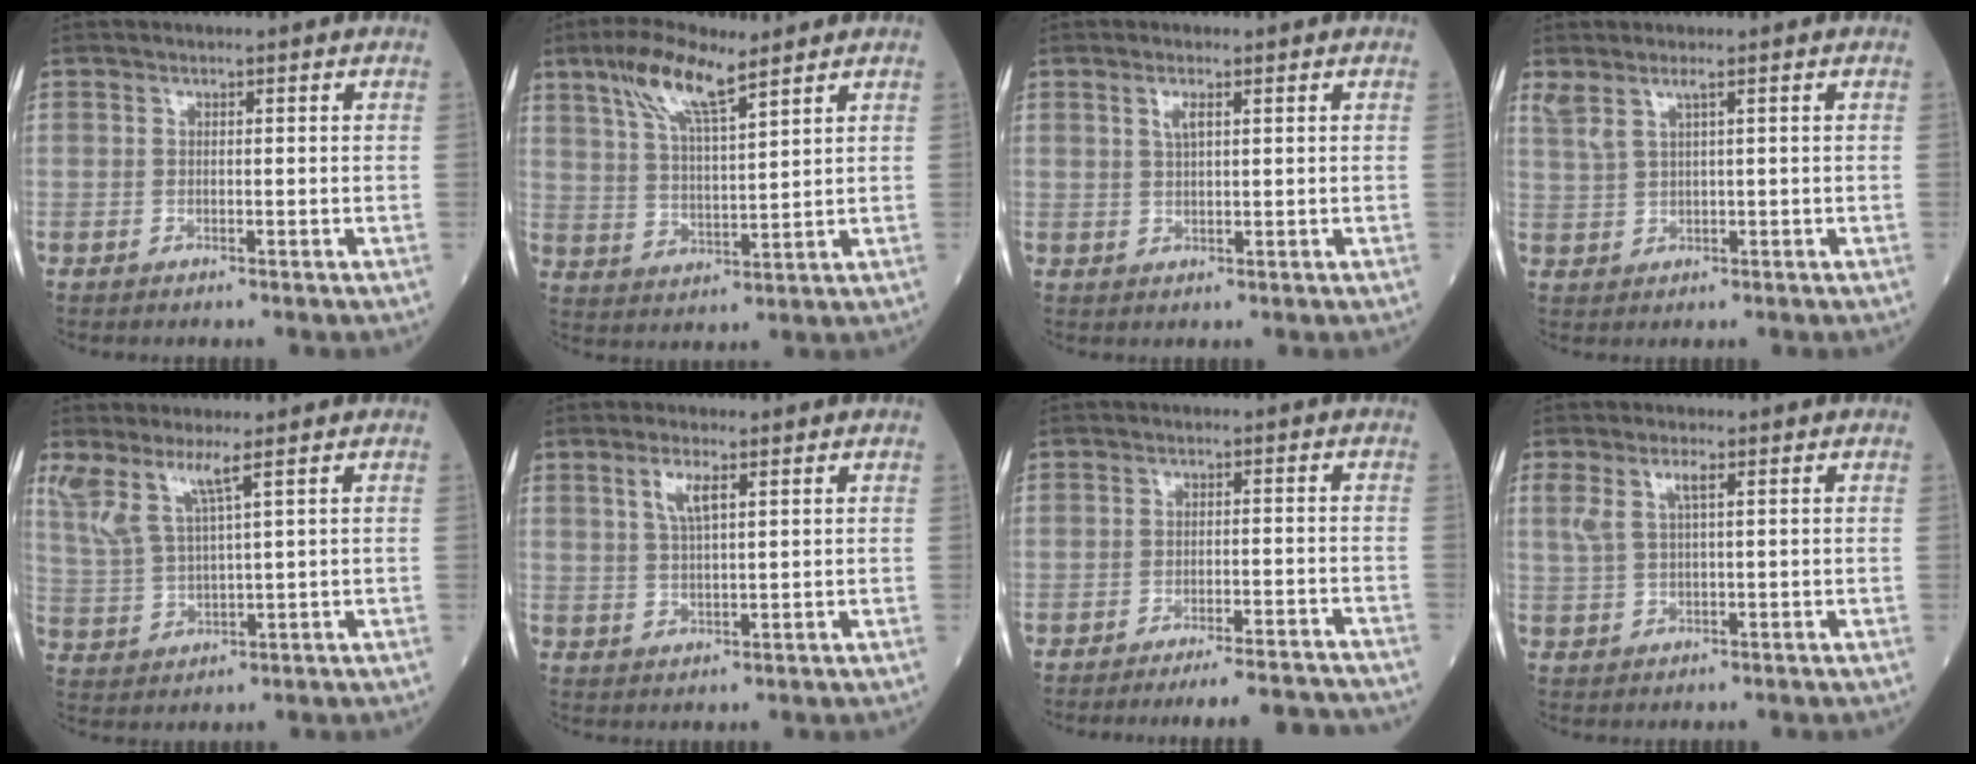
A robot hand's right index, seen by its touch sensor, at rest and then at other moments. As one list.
[{"total": 9.6, "force": [6.3, 1.7, 7.0], "torque": [-0.142, 0.009, 0.121]}, {"total": 2.1, "force": [1.0, 0.4, 1.8], "torque": [-0.038, 0.001, 0.022]}, {"total": 2.9, "force": [1.9, 0.2, 2.2], "torque": [-0.059, 0.010, 0.048]}, {"total": 6.2, "force": [4.0, 0.2, 4.7], "torque": [-0.108, 0.006, 0.091]}, {"total": 4.0, "force": [1.9, 0.8, 3.4], "torque": [-0.071, 0.002, 0.039]}, {"total": 10.5, "force": [-10.2, -0.2, 2.4], "torque": [-0.015, -0.001, -0.134]}, {"total": 3.5, "force": [1.6, 0.8, 3.0], "torque": [-0.071, 0.015, 0.037]}]